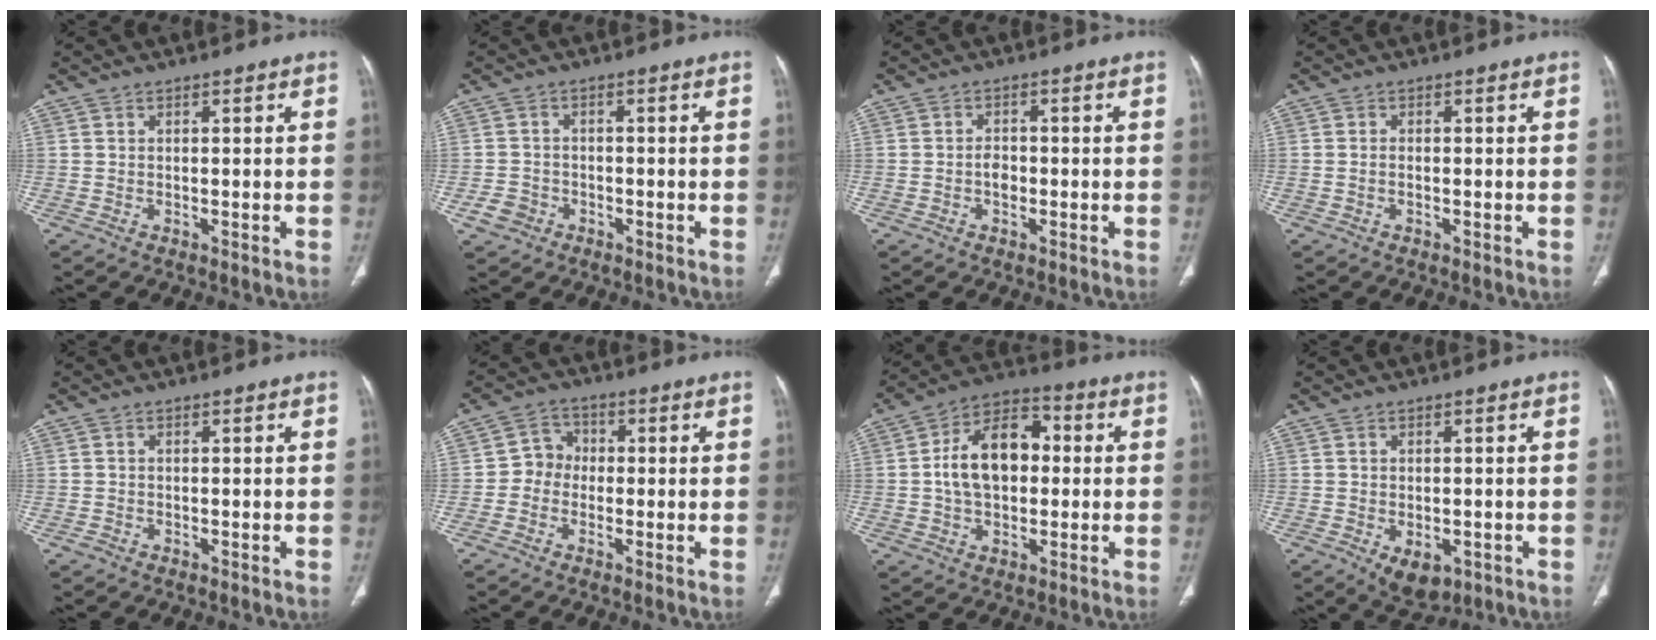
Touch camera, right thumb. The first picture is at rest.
{"total": 3.4, "force": [-1.7, 2.8, 0.9], "torque": [-0.008, 0.017, -0.029]}
{"total": 1.6, "force": [-0.5, 1.1, 1.0], "torque": [-0.012, 0.005, -0.011]}
{"total": 0.8, "force": [-0.2, 0.4, 0.6], "torque": [-0.014, 0.001, -0.004]}
{"total": 0.9, "force": [-0.5, 0.7, 0.2], "torque": [-0.006, 0.001, -0.012]}
{"total": 4.8, "force": [-0.8, 4.4, 1.9], "torque": [-0.009, 0.018, -0.029]}
{"total": 13.9, "force": [0.7, 9.1, 10.5], "torque": [-0.160, 0.029, 0.002]}
{"total": 5.8, "force": [-2.2, 3.6, 4.0], "torque": [-0.048, 0.003, -0.019]}